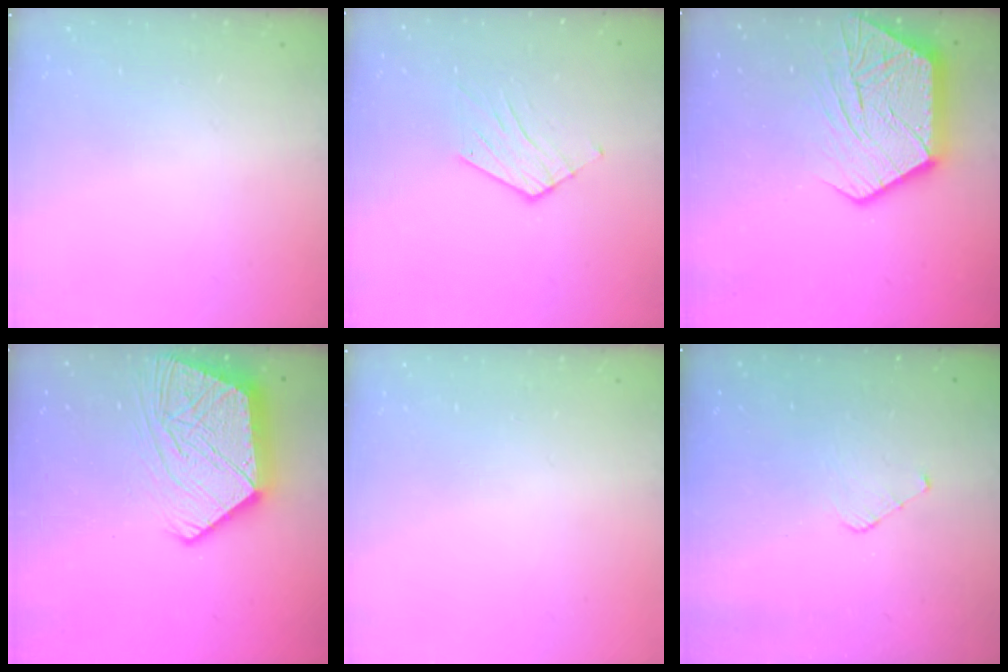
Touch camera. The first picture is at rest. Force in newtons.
{"total": 7.2, "press": 7.2, "slide": 0.4}
{"total": 17.4, "press": 17.4, "slide": 1.1}
{"total": 18.2, "press": 18.1, "slide": 1.6}
{"total": 0.0}
{"total": 3.5, "press": 3.5, "slide": 0.3}